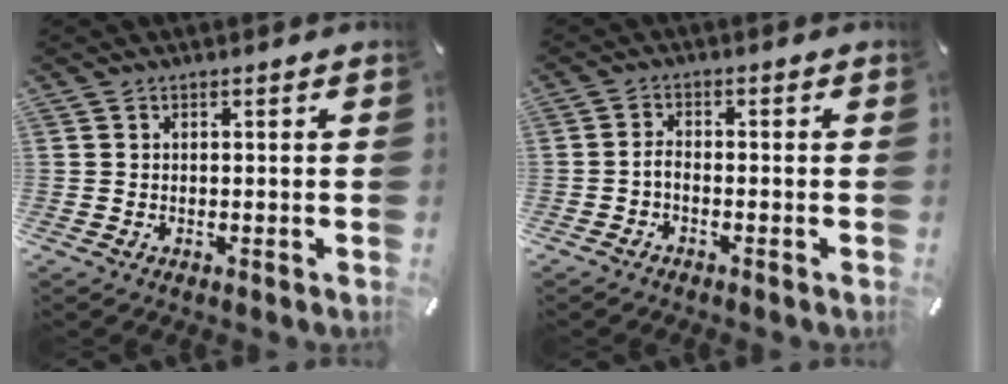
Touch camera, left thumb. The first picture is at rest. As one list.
[{"total": 2.0, "force": [-1.2, 0.7, 1.5], "torque": [-0.035, 0.003, -0.025]}]